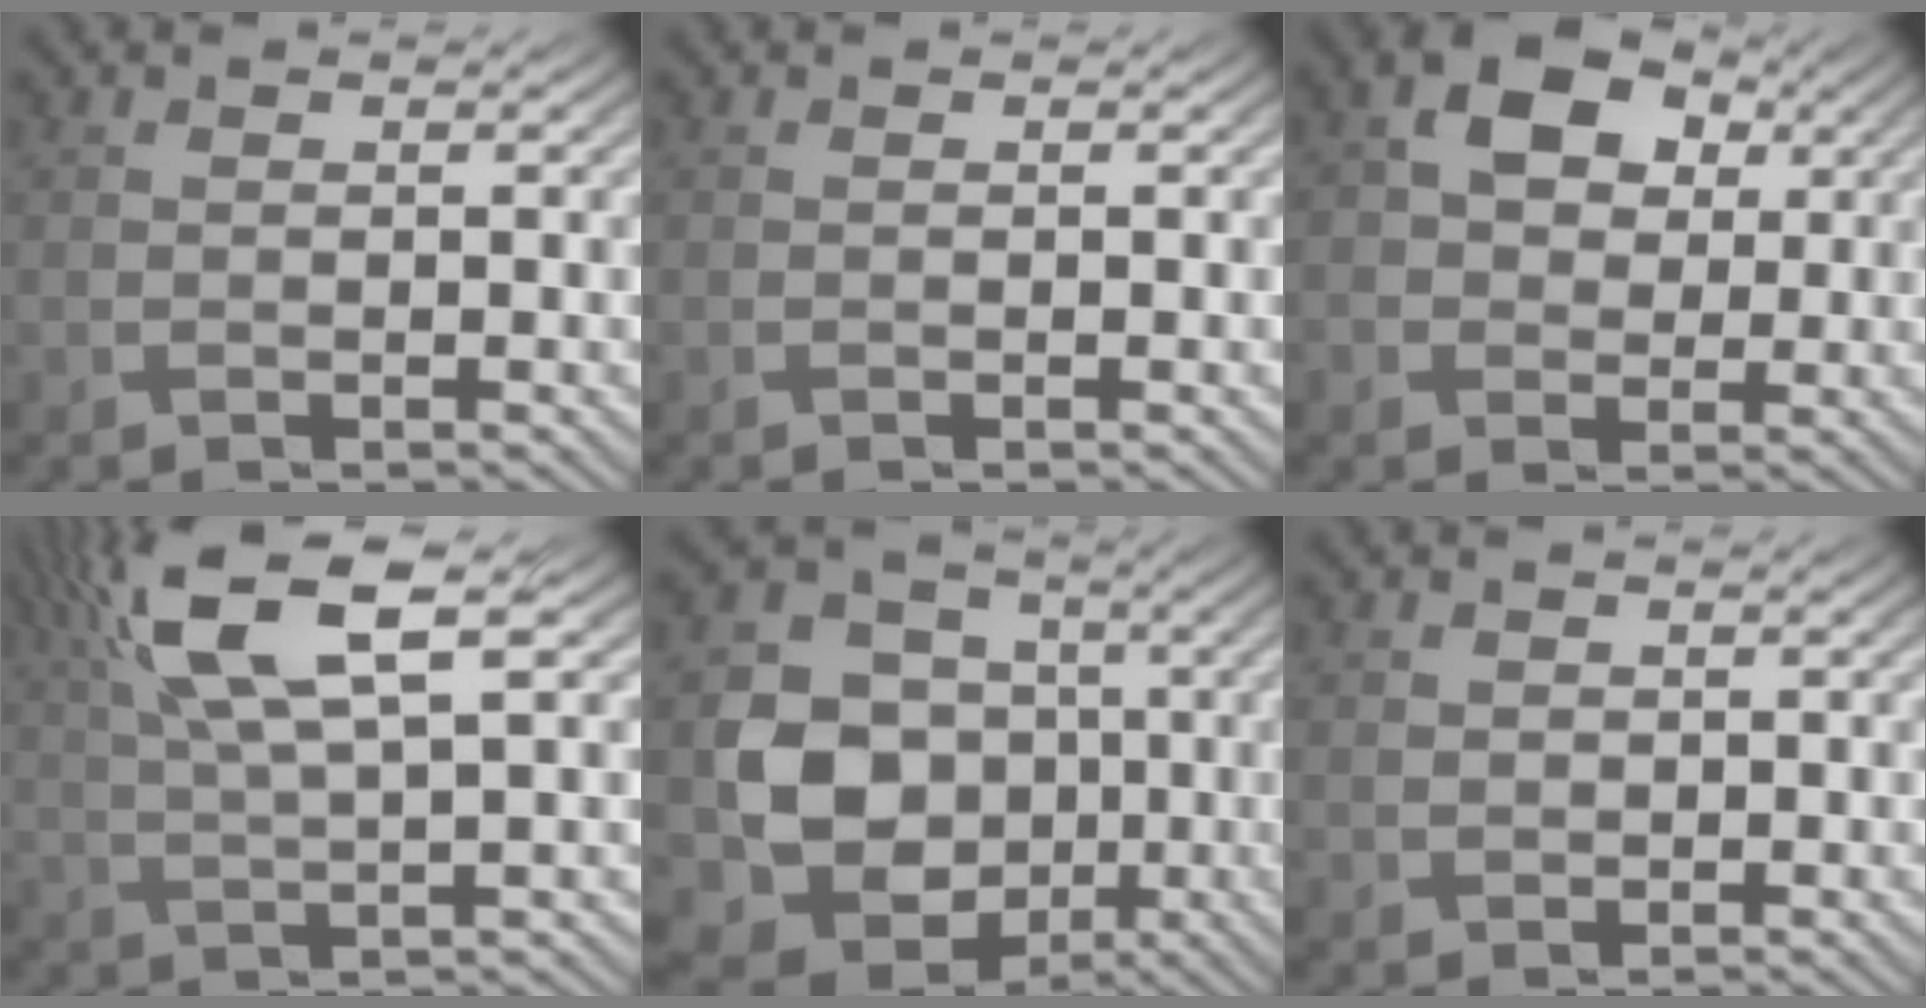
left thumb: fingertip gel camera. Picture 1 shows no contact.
{"total": 0.0}
{"total": 7.3, "force": [1.7, 5.7, 4.1], "torque": [-0.098, 0.013, 0.019]}
{"total": 11.2, "force": [5.0, 3.0, 9.6], "torque": [-0.206, 0.022, 0.091]}
{"total": 12.6, "force": [-2.6, 10.7, 6.0], "torque": [-0.140, -0.029, -0.051]}
{"total": 1.3, "force": [0.2, 1.3, 0.3], "torque": [-0.011, -0.006, 0.004]}